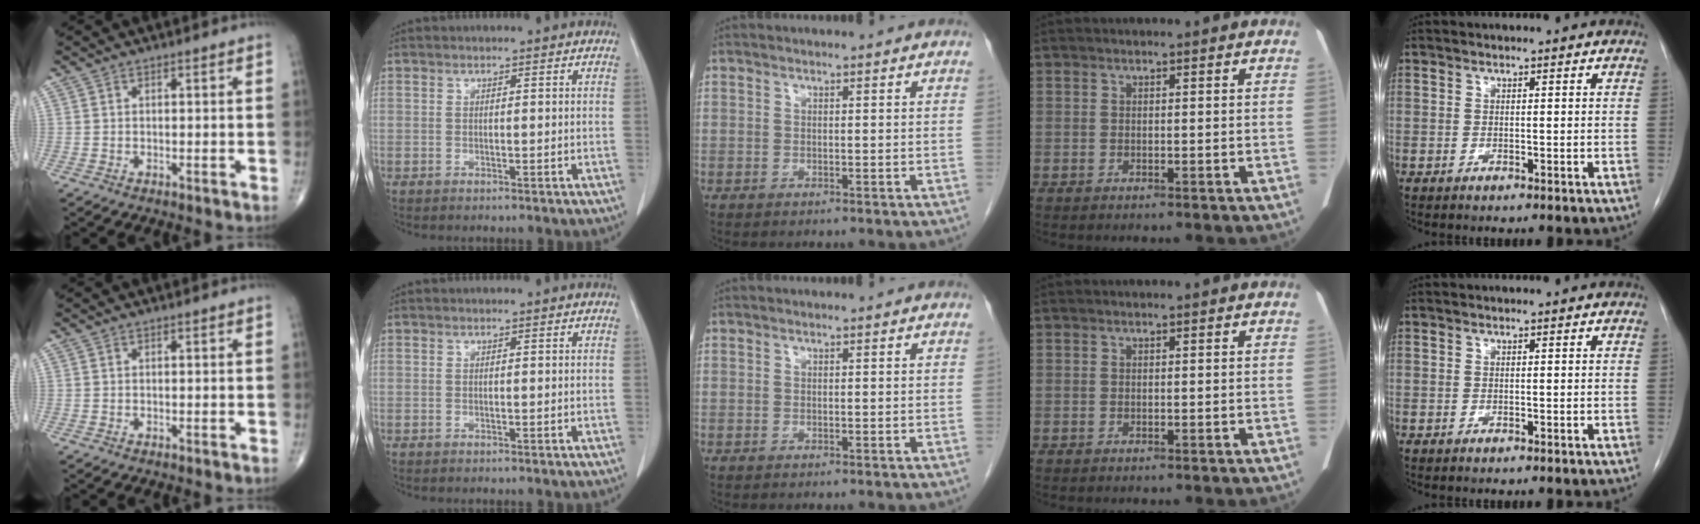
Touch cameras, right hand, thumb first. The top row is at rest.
{}